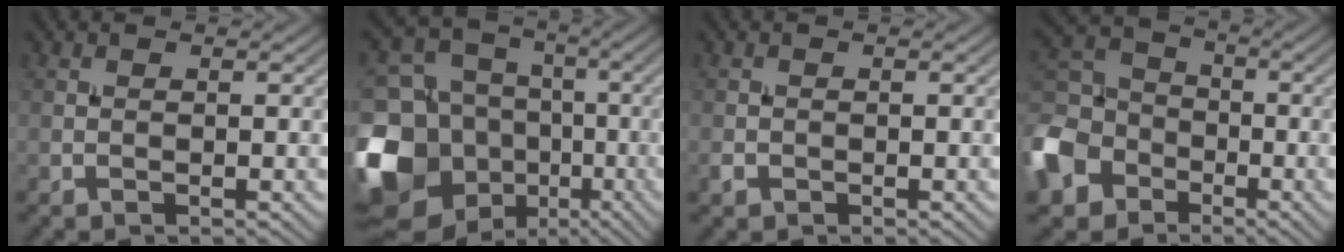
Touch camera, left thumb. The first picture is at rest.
{"total": 18.2, "force": [-5.8, 15.2, 8.3], "torque": [-0.265, -0.016, -0.101]}
{"total": 0.8, "force": [-0.5, 0.6, 0.3], "torque": [-0.006, -0.002, -0.010]}
{"total": 12.3, "force": [-5.5, 9.4, 5.7], "torque": [-0.186, -0.025, -0.122]}